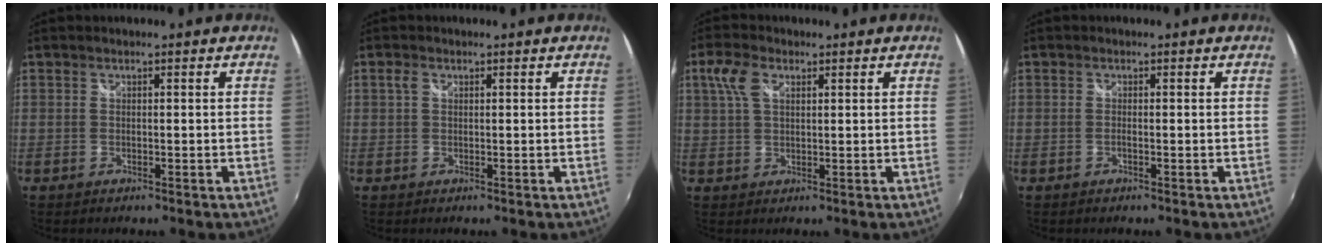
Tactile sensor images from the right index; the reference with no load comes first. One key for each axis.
{"total": 1.1, "fx": 0.3, "fy": 0.7, "fz": 0.7, "tx": -0.016, "ty": 0.002, "tz": 0.003}
{"total": 5.1, "fx": 1.9, "fy": 2.8, "fz": 3.8, "tx": -0.081, "ty": 0.014, "tz": 0.038}
{"total": 0.9, "fx": -0.3, "fy": 0.0, "fz": 0.8, "tx": -0.017, "ty": 0.001, "tz": -0.008}